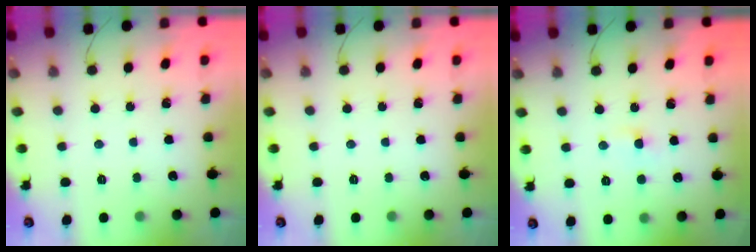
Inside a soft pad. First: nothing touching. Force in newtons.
{"total": 0.0}
{"total": 1.9, "press": 1.7, "slide": 0.9}